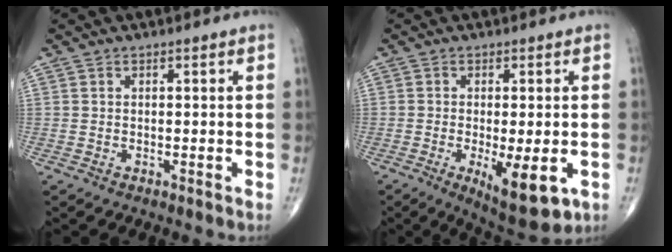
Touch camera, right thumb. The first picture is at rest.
{"total": 10.3, "force": [-3.1, 3.4, 9.2], "torque": [-0.138, -0.019, -0.040]}